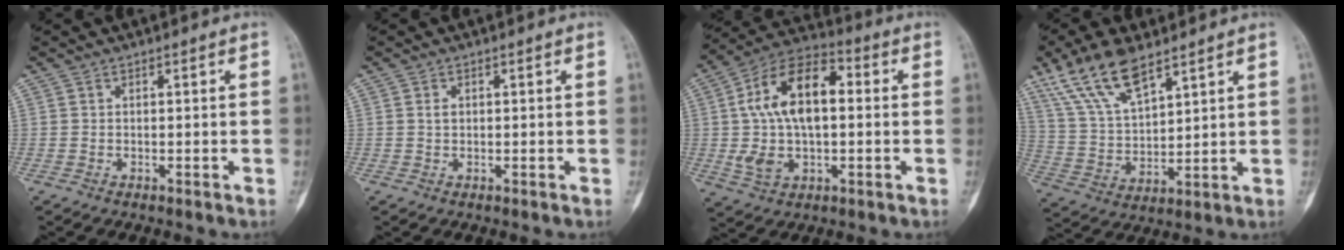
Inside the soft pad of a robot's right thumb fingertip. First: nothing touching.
{"total": 1.2, "force": [0.3, 0.9, 0.7], "torque": [-0.006, 0.000, 0.005]}
{"total": 17.7, "force": [1.4, 10.3, 14.4], "torque": [-0.240, 0.031, 0.021]}
{"total": 14.0, "force": [9.3, 5.5, 8.8], "torque": [-0.154, -0.031, 0.191]}